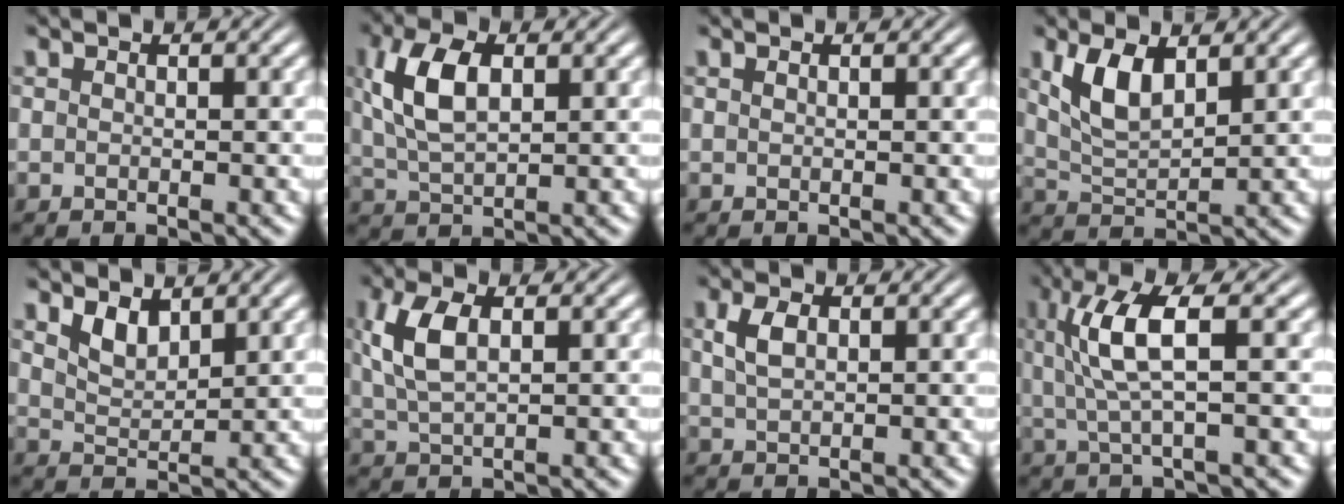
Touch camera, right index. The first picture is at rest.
{"total": 5.3, "force": [1.2, 2.9, 4.3], "torque": [-0.097, -0.006, 0.030]}
{"total": 0.0}
{"total": 4.7, "force": [1.4, 3.0, 3.3], "torque": [-0.081, -0.014, 0.032]}
{"total": 2.2, "force": [1.4, 1.1, 1.4], "torque": [-0.030, -0.012, 0.028]}
{"total": 4.1, "force": [1.0, 2.1, 3.4], "torque": [-0.082, -0.003, 0.025]}
{"total": 2.0, "force": [0.6, 0.9, 1.6], "torque": [-0.031, -0.004, 0.018]}
{"total": 5.5, "force": [1.0, 1.3, 5.3], "torque": [-0.106, 0.009, 0.020]}